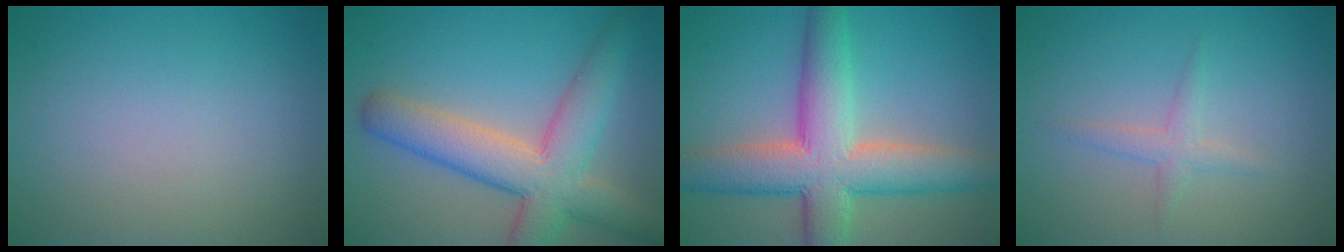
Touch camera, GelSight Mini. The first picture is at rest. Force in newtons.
{"total": 8.1, "press": 8.1, "slide": 0.6}
{"total": 9.4, "press": 9.4, "slide": 0.4}
{"total": 1.5, "press": 1.5, "slide": 0.1}